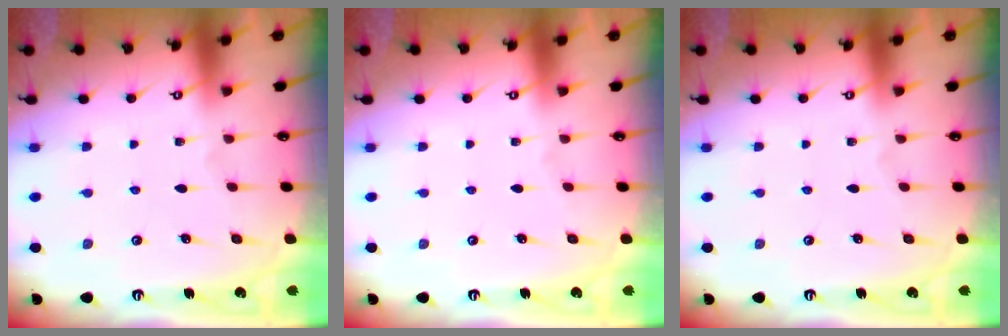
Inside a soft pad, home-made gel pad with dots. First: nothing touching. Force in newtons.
{"total": 0.0}
{"total": 0.0}